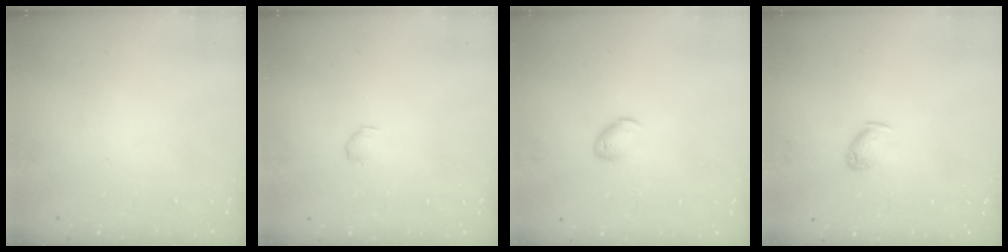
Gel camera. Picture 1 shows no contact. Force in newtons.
{"total": 2.9, "press": 2.9, "slide": 0.5}
{"total": 5.3, "press": 5.2, "slide": 0.9}
{"total": 5.2, "press": 5.2, "slide": 0.7}